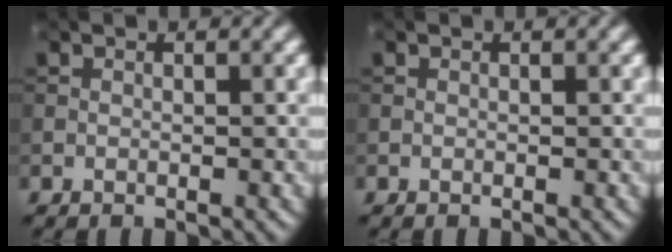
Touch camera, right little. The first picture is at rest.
{"total": 0.0}